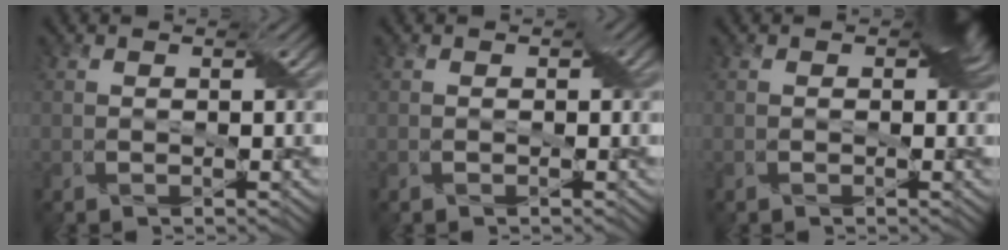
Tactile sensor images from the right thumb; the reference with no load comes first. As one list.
[{"total": 0.8, "force": [0.0, 0.6, 0.5], "torque": [-0.004, 0.001, -0.001]}, {"total": 2.7, "force": [0.4, 1.8, 2.0], "torque": [-0.022, 0.000, 0.003]}]